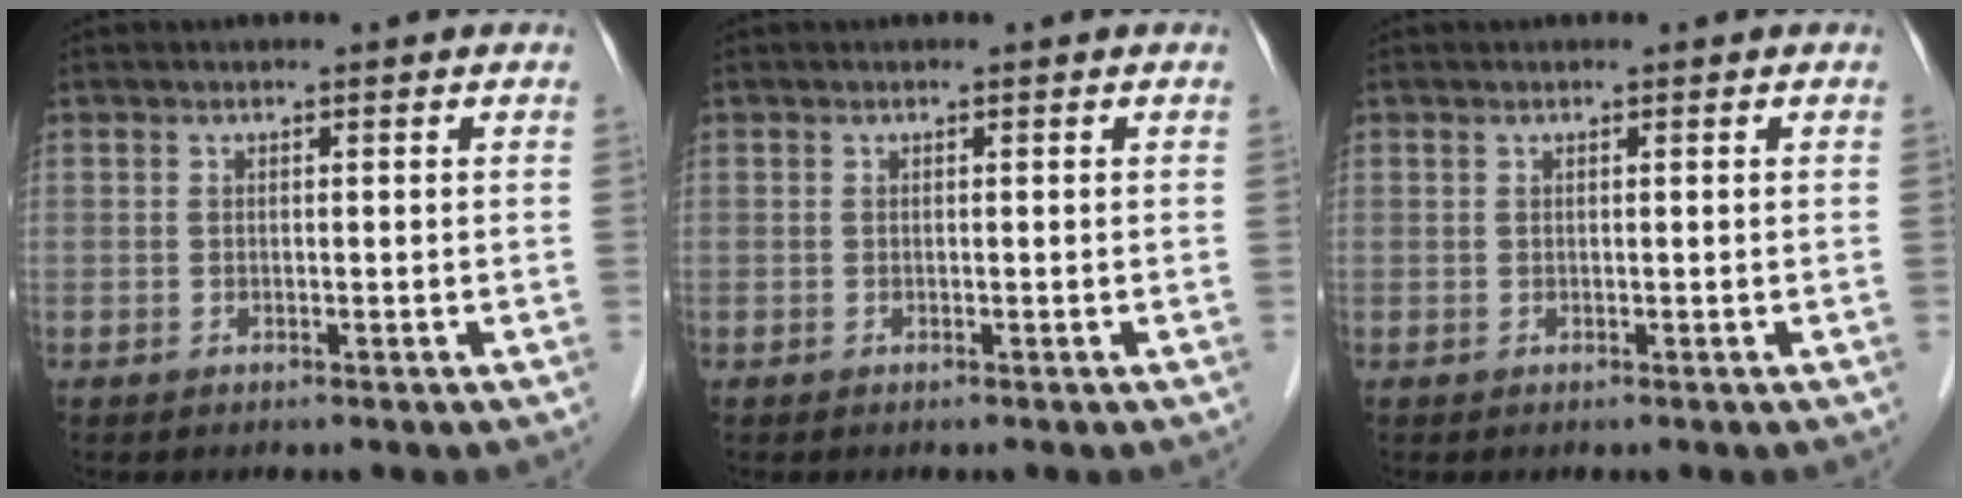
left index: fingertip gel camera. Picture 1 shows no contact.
{"total": 0.0}
{"total": 0.0}